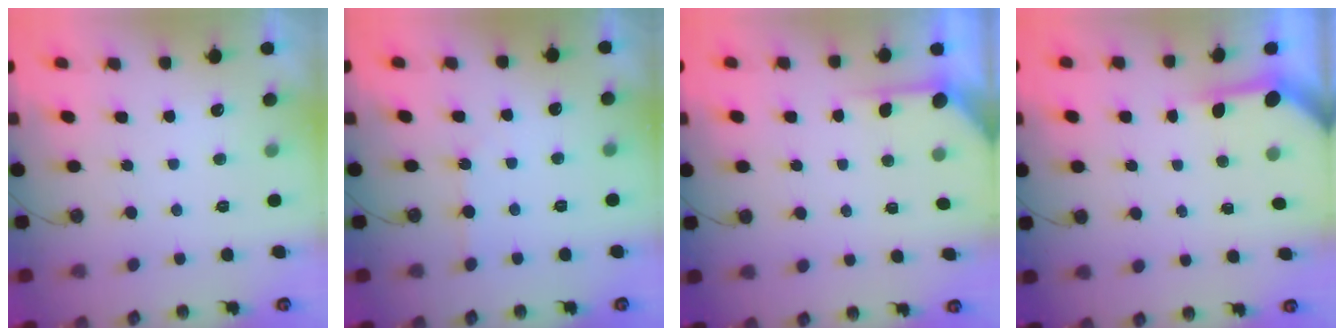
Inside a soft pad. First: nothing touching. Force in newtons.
{"total": 1.8, "press": 1.8, "slide": 0.4}
{"total": 3.9, "press": 3.9, "slide": 0.3}
{"total": 4.0, "press": 4.0, "slide": 0.4}